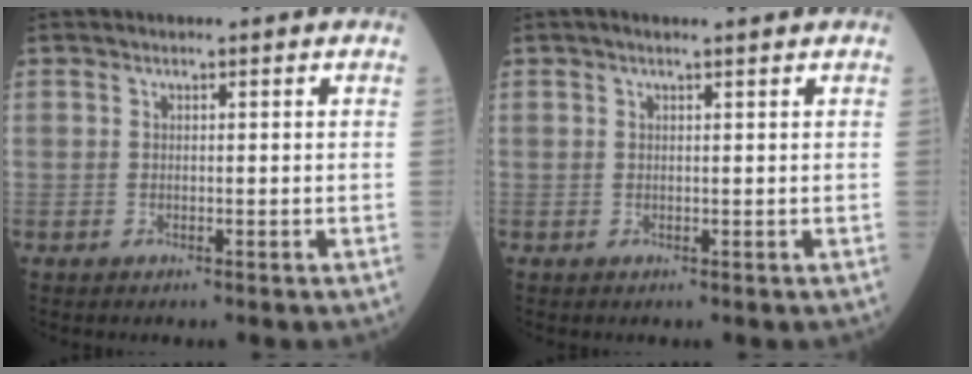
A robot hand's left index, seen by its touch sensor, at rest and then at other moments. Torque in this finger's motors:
{"motor_torque": [0.17, -0.13, -0.02, 0.02]}